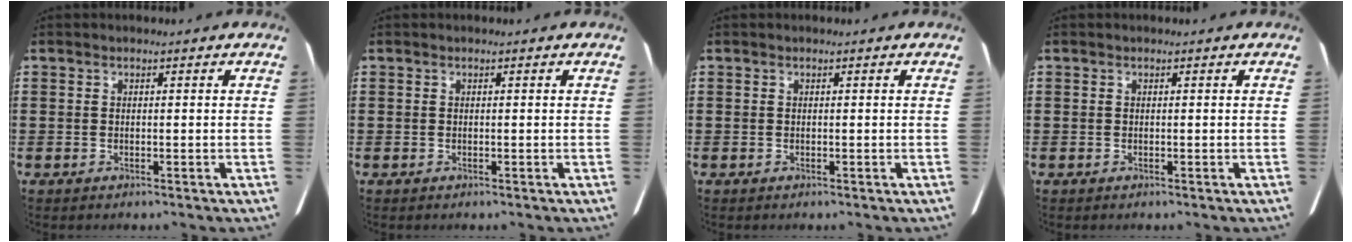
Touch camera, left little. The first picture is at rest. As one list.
[{"total": 0.0}, {"total": 0.0}, {"total": 0.0}]